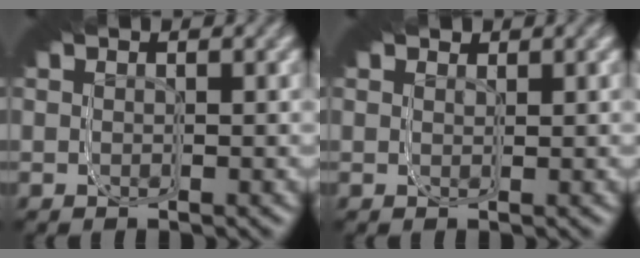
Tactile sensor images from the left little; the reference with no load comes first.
{"total": 1.1, "force": [0.7, 0.8, 0.3], "torque": [-0.014, -0.001, 0.011]}